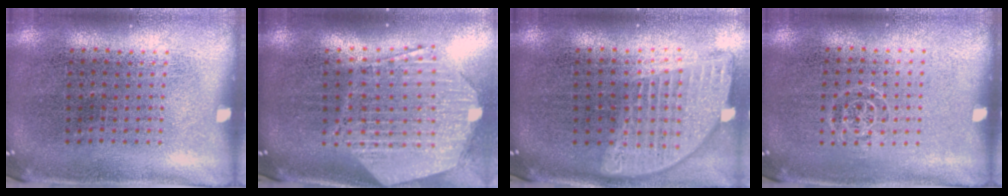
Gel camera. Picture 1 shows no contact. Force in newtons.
{"total": 3.1, "press": 2.4, "slide": 1.9}
{"total": 1.9, "press": 1.6, "slide": 1.1}
{"total": 0.6, "press": 0.5, "slide": 0.3}